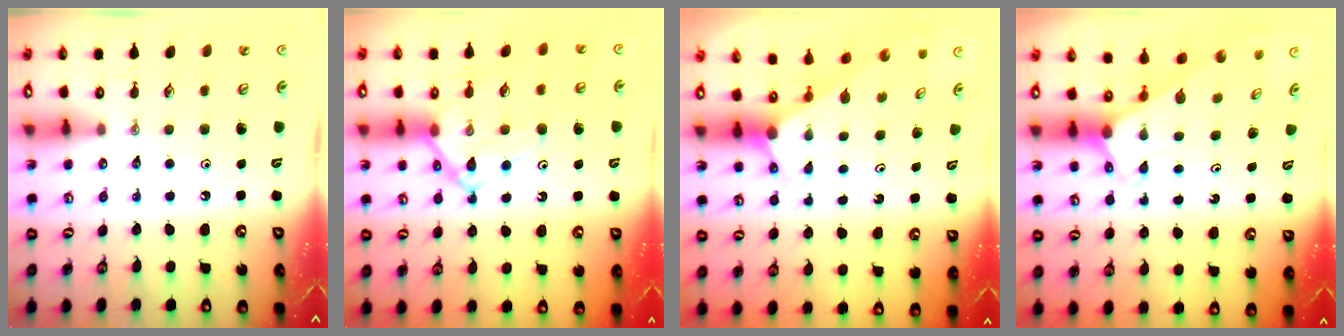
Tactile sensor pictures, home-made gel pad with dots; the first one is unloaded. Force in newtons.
{"total": 14.9, "press": 14.8, "slide": 1.2}
{"total": 2.9, "press": 2.9, "slide": 0.0}
{"total": 2.4, "press": 2.4, "slide": 0.2}